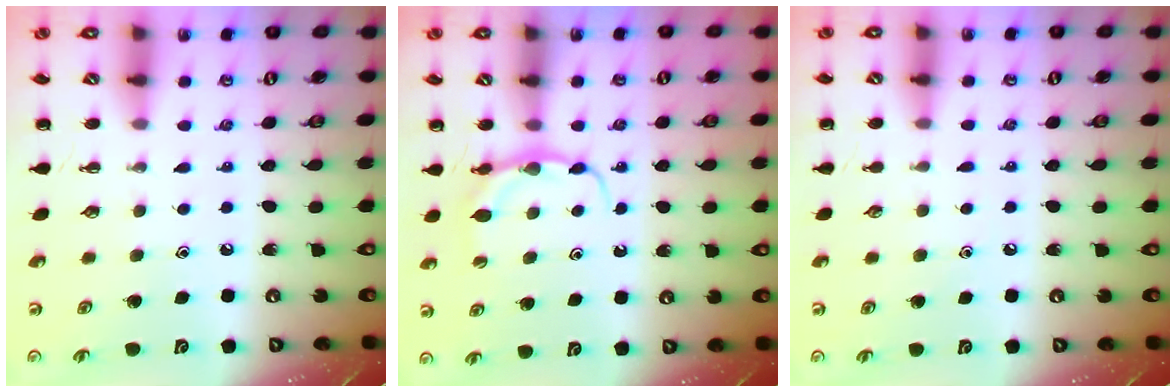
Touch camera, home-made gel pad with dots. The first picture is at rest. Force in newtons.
{"total": 5.9, "press": 5.9, "slide": 0.3}
{"total": 3.8, "press": 3.6, "slide": 1.3}